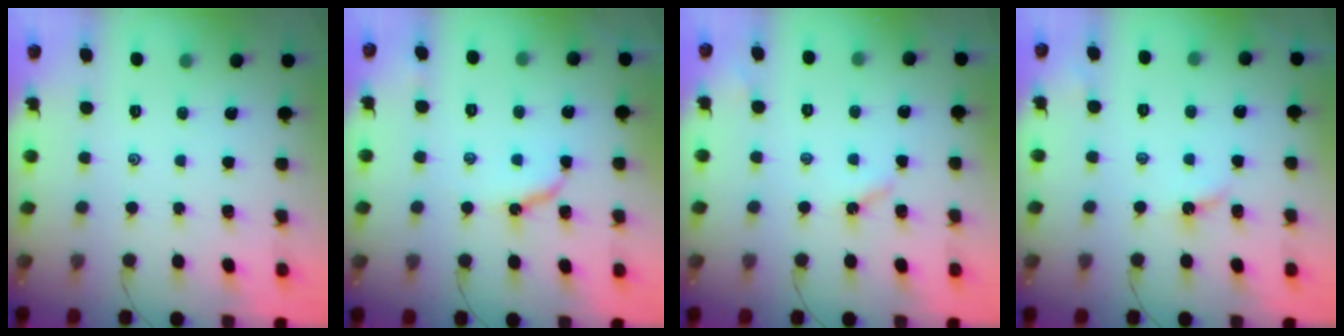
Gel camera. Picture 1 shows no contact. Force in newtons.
{"total": 6.6, "press": 6.6, "slide": 0.2}
{"total": 3.0, "press": 2.9, "slide": 0.6}
{"total": 2.9, "press": 2.9, "slide": 0.2}